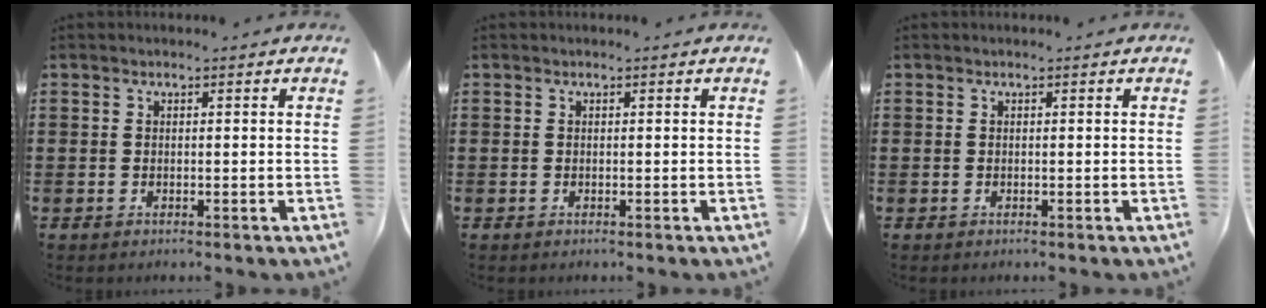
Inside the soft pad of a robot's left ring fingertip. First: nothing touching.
{"total": 0.0}
{"total": 0.0}